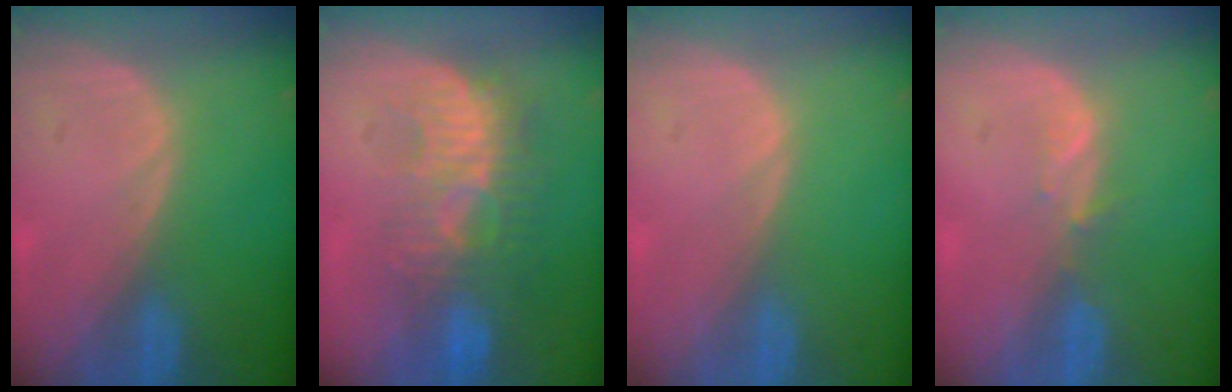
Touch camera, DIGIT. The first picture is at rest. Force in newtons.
{"total": 9.4, "press": 8.9, "slide": 3.0}
{"total": 0.0}
{"total": 1.7, "press": 1.5, "slide": 0.8}